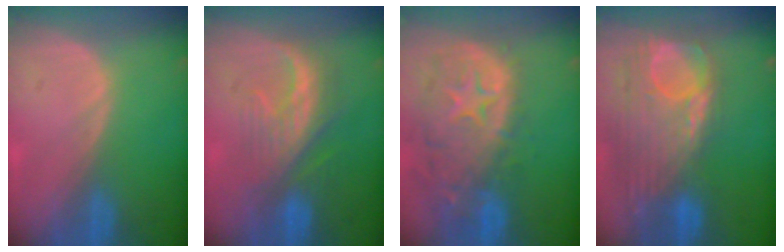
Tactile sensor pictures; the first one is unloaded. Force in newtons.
{"total": 8.1, "press": 7.7, "slide": 2.5}
{"total": 13.9, "press": 11.2, "slide": 8.3}
{"total": 12.7, "press": 10.6, "slide": 6.9}